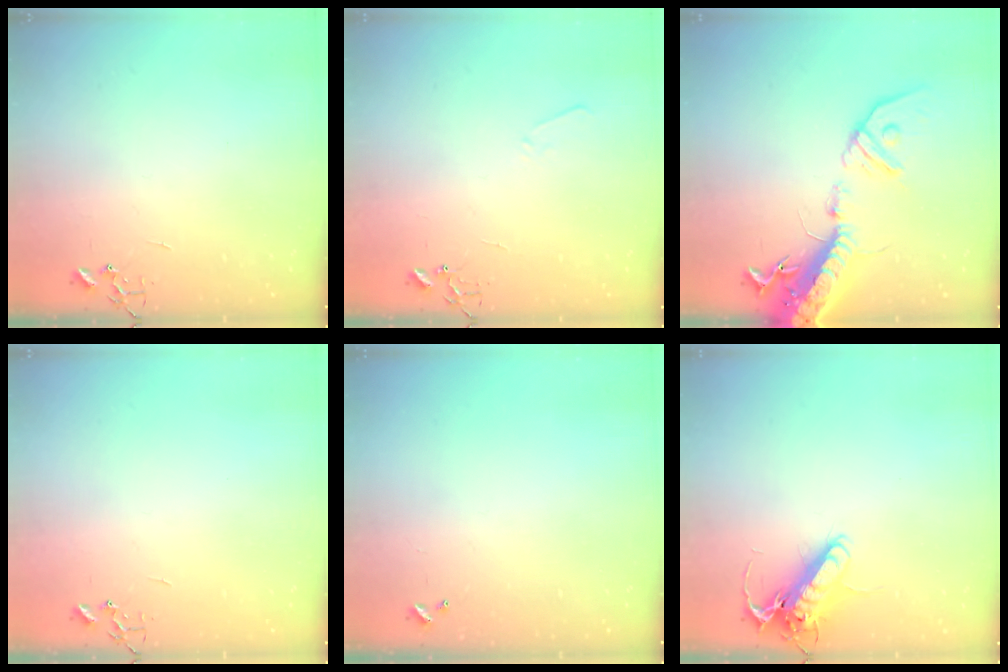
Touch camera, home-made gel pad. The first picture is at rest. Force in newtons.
{"total": 4.8, "press": 4.7, "slide": 0.7}
{"total": 20.4, "press": 19.9, "slide": 4.3}
{"total": 0.0}
{"total": 0.0}
{"total": 13.3, "press": 13.1, "slide": 2.4}